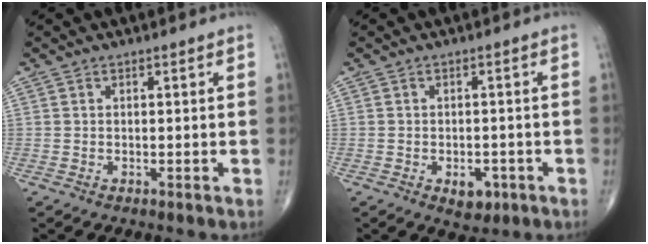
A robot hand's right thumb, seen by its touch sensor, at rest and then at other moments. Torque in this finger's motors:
{"motor_torque": [0.55, 0.40, 0.24, -0.42, 0.00]}